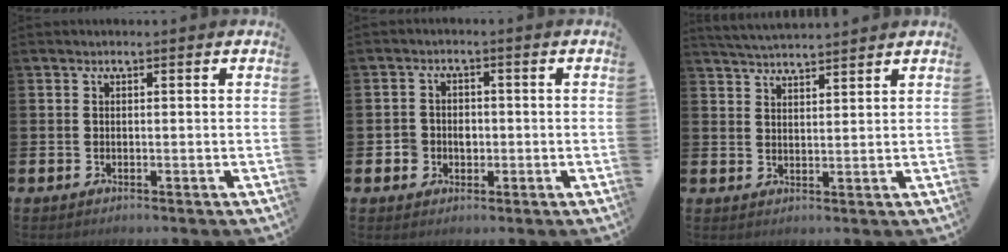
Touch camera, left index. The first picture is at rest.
{"total": 2.6, "force": [-0.6, 2.5, 0.4], "torque": [-0.008, 0.003, -0.021]}
{"total": 3.9, "force": [3.9, -0.1, 0.2], "torque": [-0.014, -0.019, 0.071]}